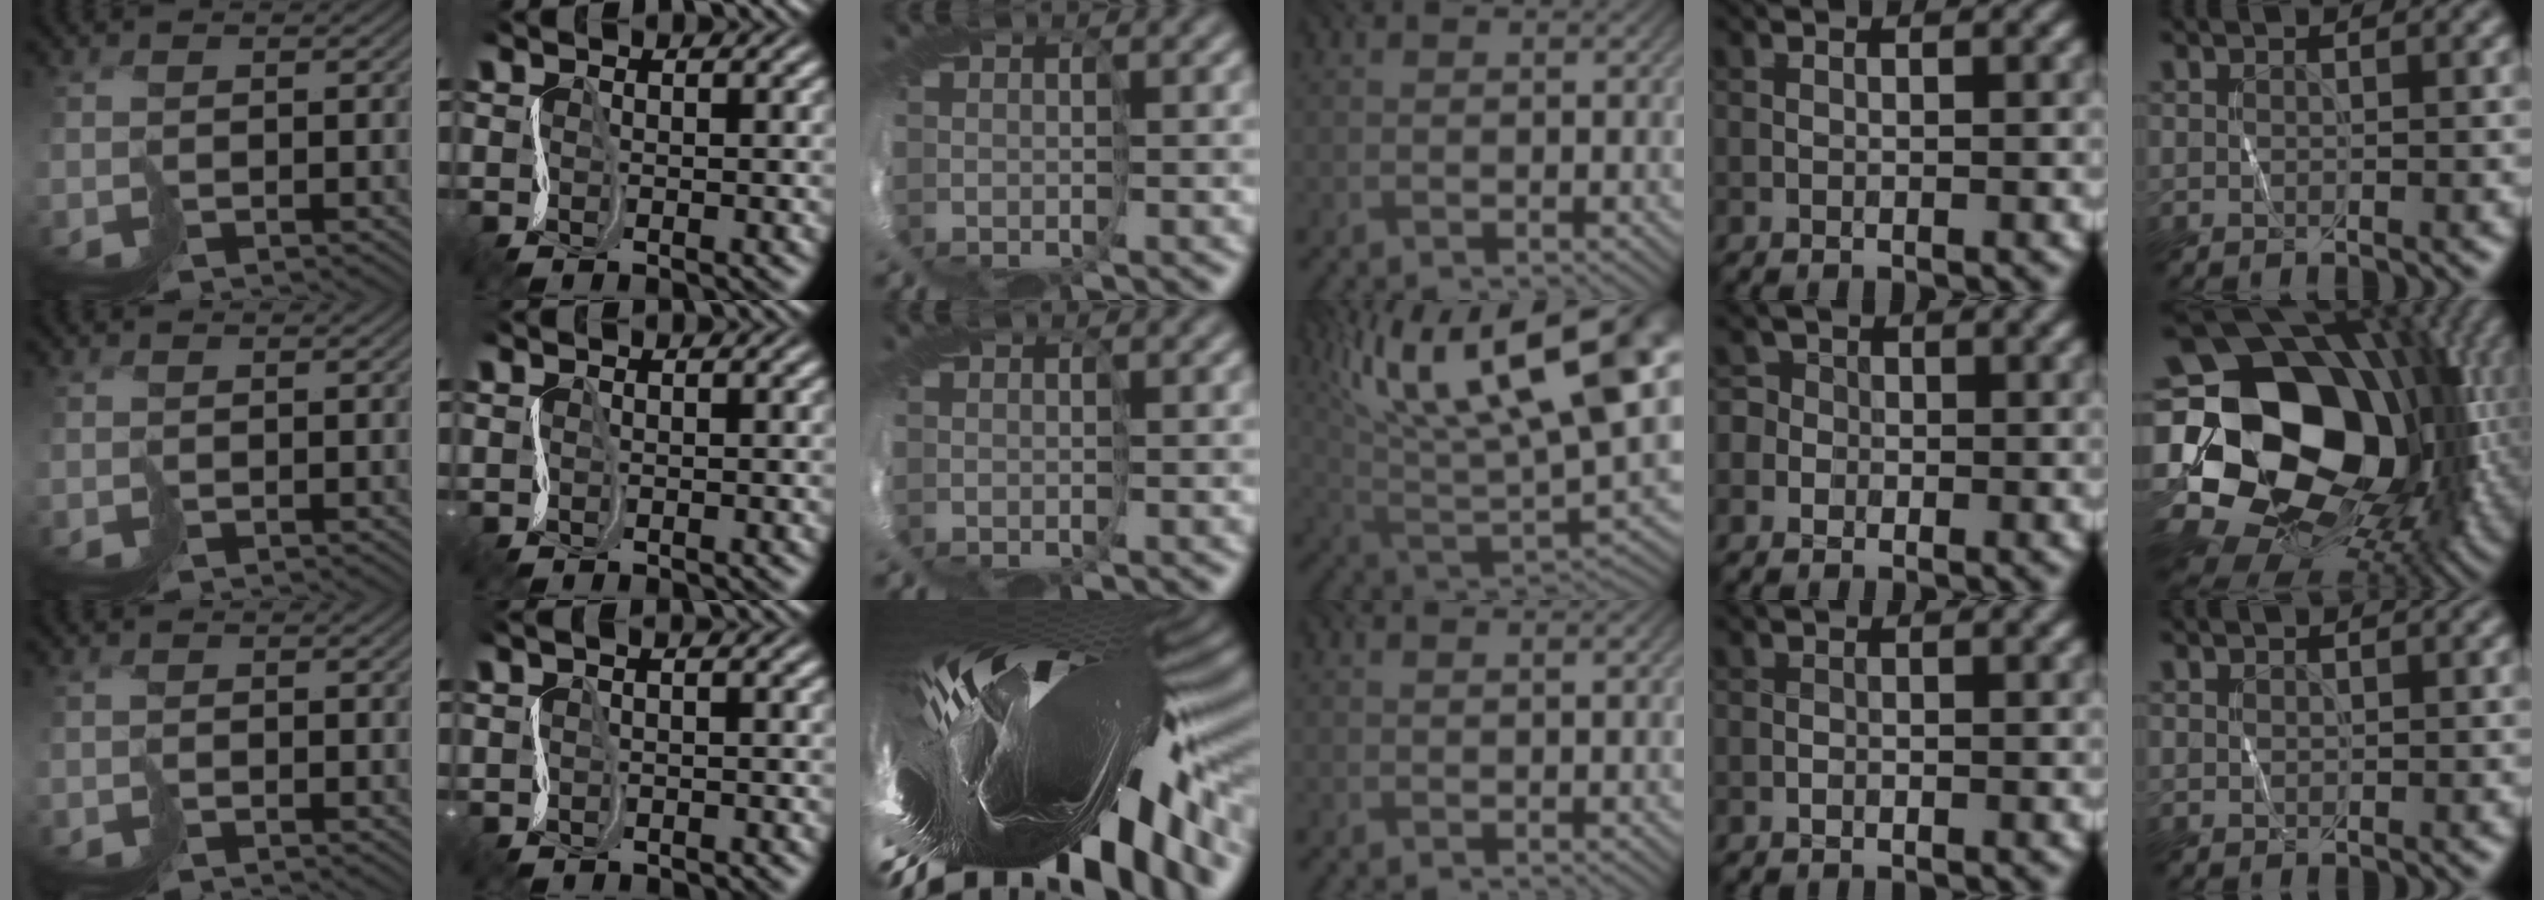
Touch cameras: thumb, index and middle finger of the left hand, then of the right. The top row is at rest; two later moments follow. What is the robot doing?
{"motion": "cut", "object": "tape"}